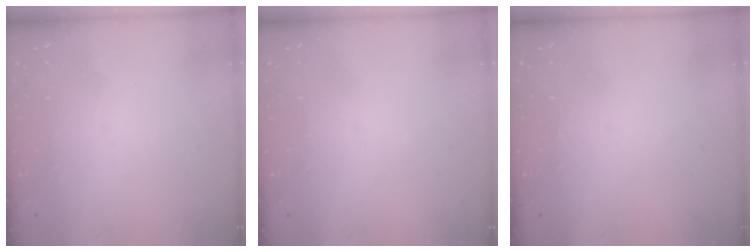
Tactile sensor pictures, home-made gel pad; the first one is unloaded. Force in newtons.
{"total": 0.0}
{"total": 0.0}